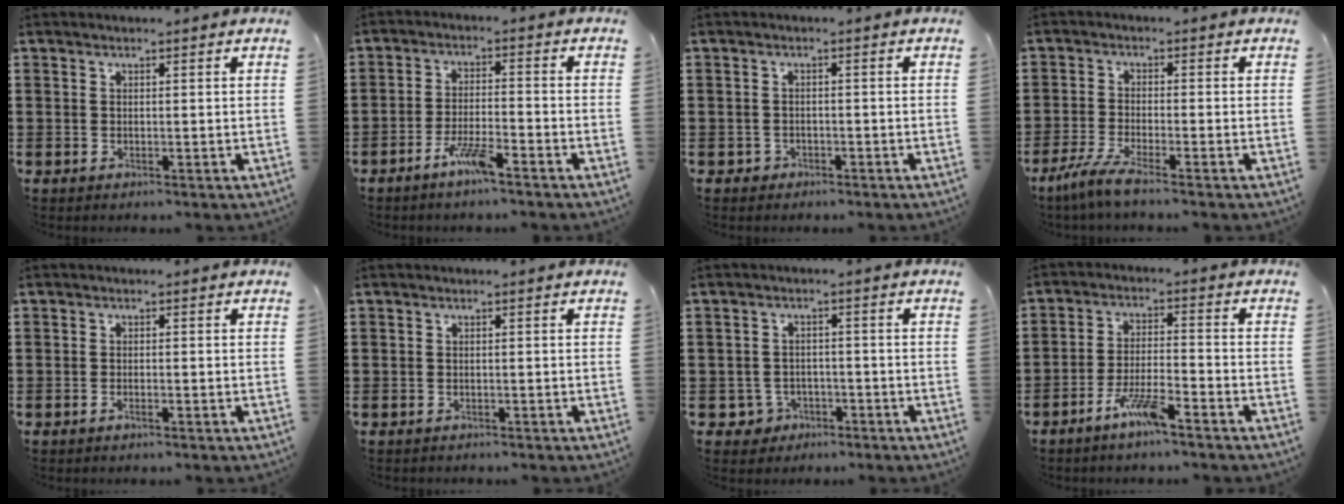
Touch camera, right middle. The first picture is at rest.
{"total": 5.2, "force": [-3.6, 0.7, 3.7], "torque": [-0.080, -0.003, -0.068]}
{"total": 1.3, "force": [-1.1, 0.7, 0.0], "torque": [-0.006, 0.000, -0.025]}
{"total": 4.4, "force": [-3.5, -0.1, 2.6], "torque": [-0.073, -0.019, -0.073]}
{"total": 0.8, "force": [-0.6, 0.1, 0.6], "torque": [-0.012, -0.004, -0.011]}
{"total": 0.8, "force": [-0.7, 0.4, -0.2], "torque": [0.002, 0.003, -0.016]}
{"total": 3.0, "force": [-2.1, 2.0, 0.5], "torque": [-0.026, 0.000, -0.048]}
{"total": 5.9, "force": [-4.2, 0.7, 4.1], "torque": [-0.094, -0.005, -0.082]}